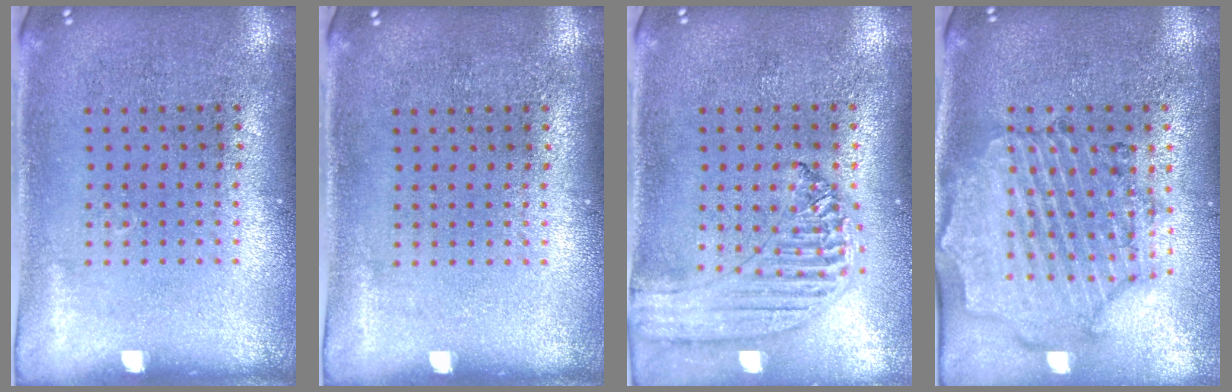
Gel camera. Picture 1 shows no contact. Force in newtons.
{"total": 0.0}
{"total": 1.3, "press": 1.2, "slide": 0.2}
{"total": 1.5, "press": 1.5, "slide": 0.3}